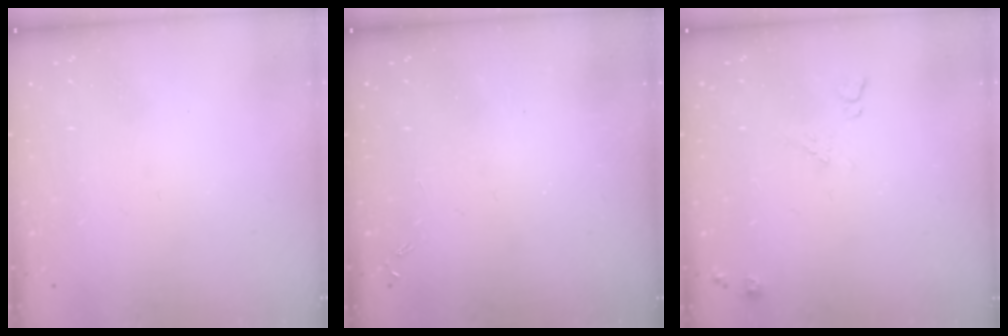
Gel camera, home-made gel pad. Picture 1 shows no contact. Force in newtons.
{"total": 0.0}
{"total": 5.9, "press": 5.8, "slide": 1.0}